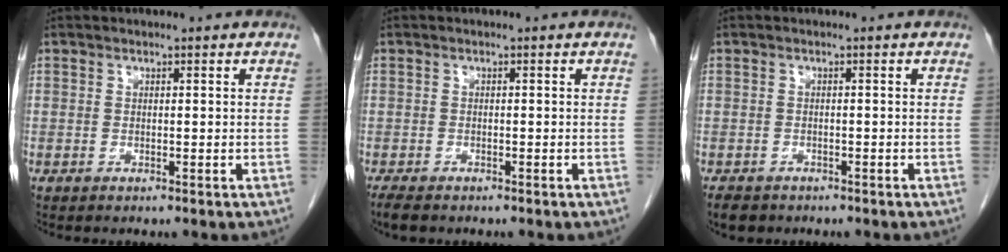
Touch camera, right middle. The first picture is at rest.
{"total": 2.6, "force": [-2.1, 0.9, 1.4], "torque": [-0.029, -0.007, -0.029]}
{"total": 3.4, "force": [-2.6, 1.9, 1.0], "torque": [-0.018, -0.002, -0.035]}